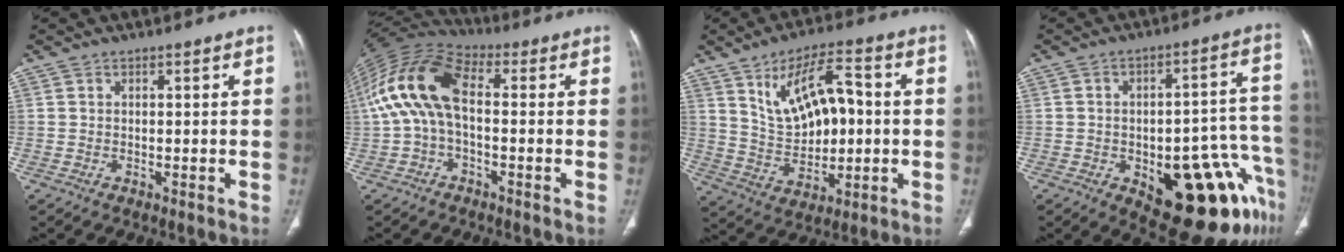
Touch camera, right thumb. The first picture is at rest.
{"total": 14.3, "force": [0.2, 7.4, 12.2], "torque": [-0.250, 0.041, -0.007]}
{"total": 14.2, "force": [2.7, 7.6, 11.7], "torque": [-0.170, 0.008, 0.055]}
{"total": 21.3, "force": [-9.4, 8.5, 17.1], "torque": [-0.150, 0.064, -0.108]}